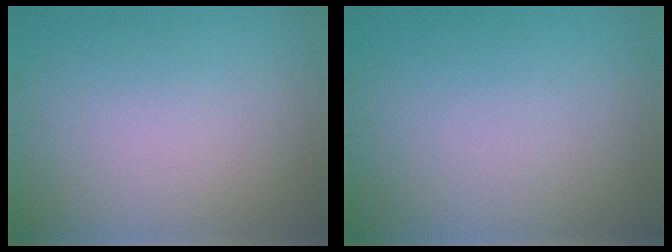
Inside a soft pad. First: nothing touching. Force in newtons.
{"total": 0.0}